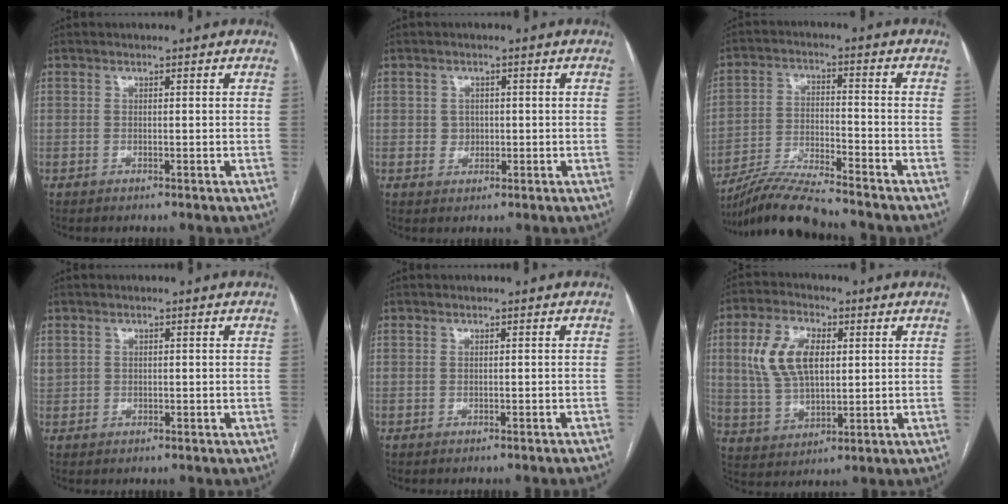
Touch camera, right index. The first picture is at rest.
{"total": 2.0, "force": [0.0, 1.9, 0.7], "torque": [-0.007, 0.003, 0.003]}
{"total": 10.1, "force": [-9.4, -0.5, 3.7], "torque": [-0.069, -0.013, -0.172]}
{"total": 1.9, "force": [0.6, 1.7, 0.6], "torque": [-0.020, 0.016, 0.019]}
{"total": 2.0, "force": [-1.7, -0.4, 0.9], "torque": [-0.009, 0.007, -0.020]}
{"total": 10.8, "force": [2.7, 5.9, 8.7], "torque": [-0.190, 0.019, 0.056]}